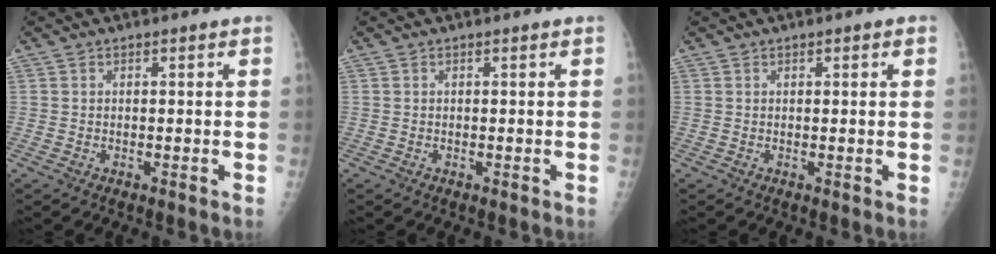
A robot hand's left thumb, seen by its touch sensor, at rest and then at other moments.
{"total": 0.0}
{"total": 1.4, "force": [0.7, 0.5, 1.1], "torque": [-0.010, 0.001, 0.007]}